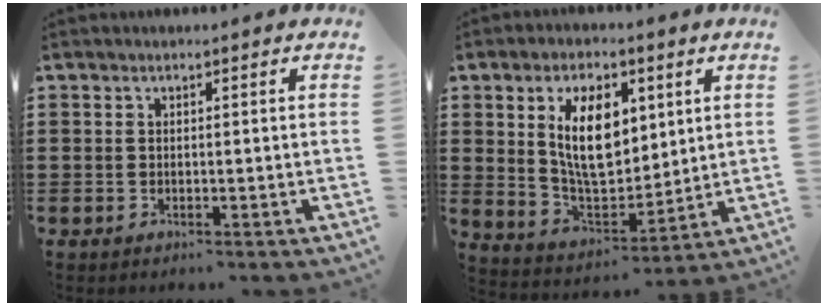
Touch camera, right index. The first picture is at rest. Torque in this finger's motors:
{"motor_torque": [2.08, 0.05, 1.05, 0.21]}